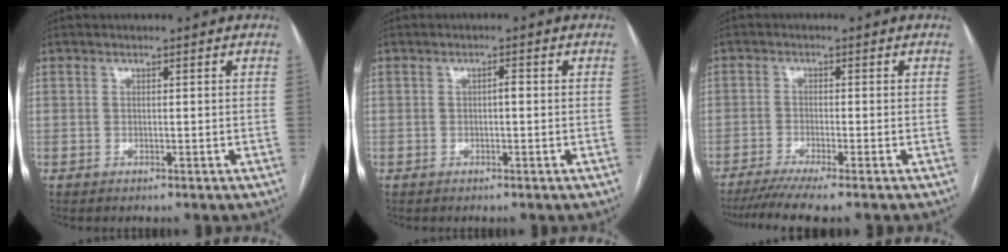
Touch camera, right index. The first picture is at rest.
{"total": 1.1, "force": [-0.1, 0.3, 1.0], "torque": [-0.015, 0.003, -0.003]}
{"total": 7.0, "force": [-5.7, -0.5, 4.1], "torque": [-0.060, -0.016, -0.093]}